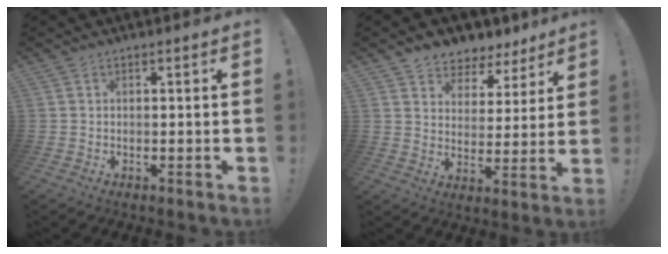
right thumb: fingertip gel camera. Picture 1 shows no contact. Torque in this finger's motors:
{"motor_torque": [0.73, 0.97, 0.17, 0.07, 0.00]}